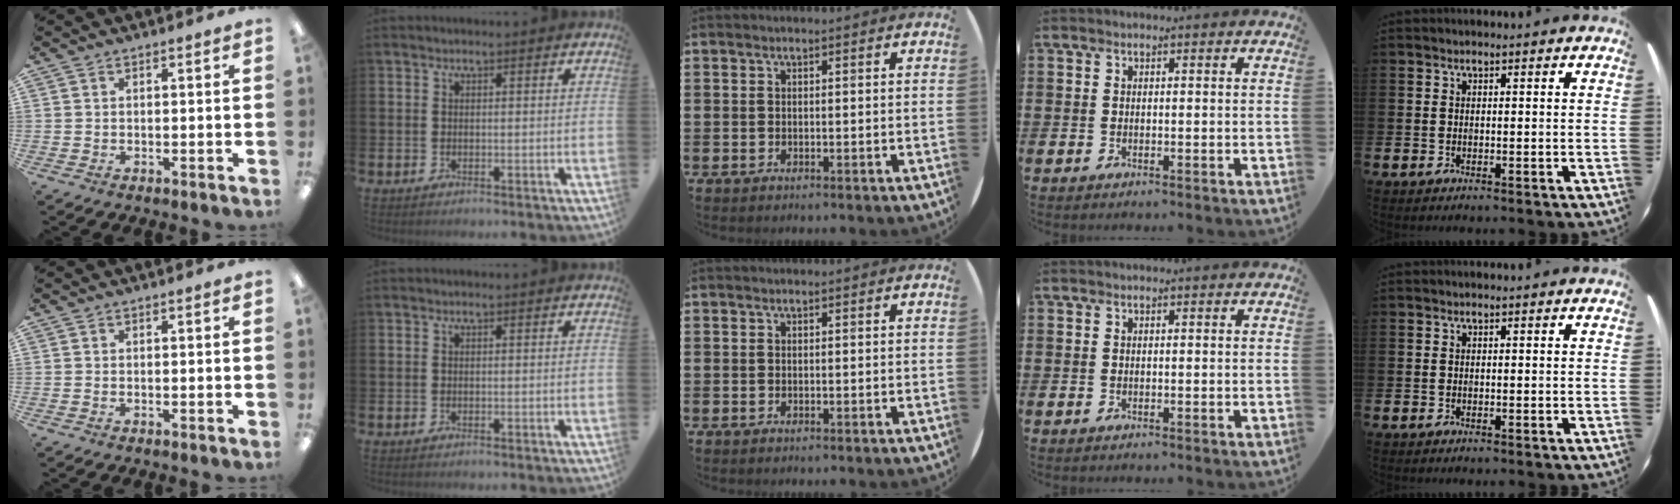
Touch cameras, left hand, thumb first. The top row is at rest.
{}